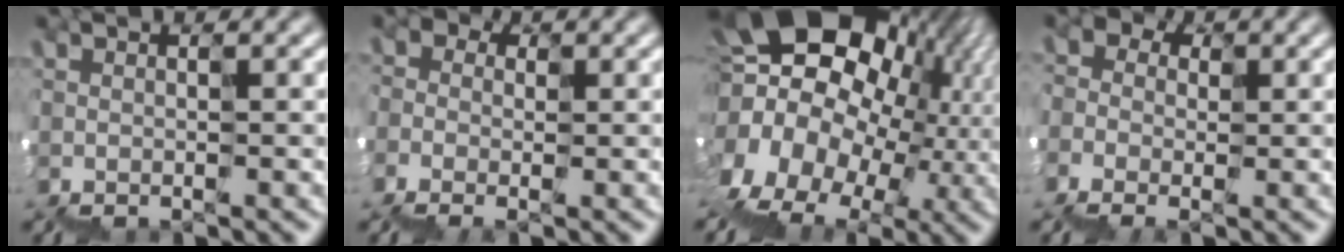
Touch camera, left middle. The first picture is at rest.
{"total": 1.7, "force": [-1.1, 1.3, 0.1], "torque": [-0.022, 0.004, -0.021]}
{"total": 15.7, "force": [0.8, 12.1, 10.0], "torque": [-0.190, 0.007, 0.033]}
{"total": 2.8, "force": [-1.2, 2.4, 0.6], "torque": [-0.042, 0.007, -0.023]}